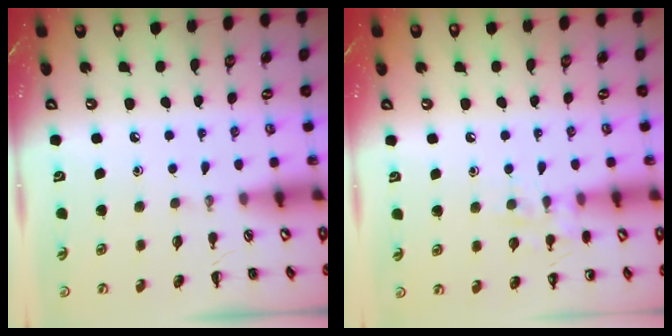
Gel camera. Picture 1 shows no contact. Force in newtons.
{"total": 6.8, "press": 6.7, "slide": 1.2}